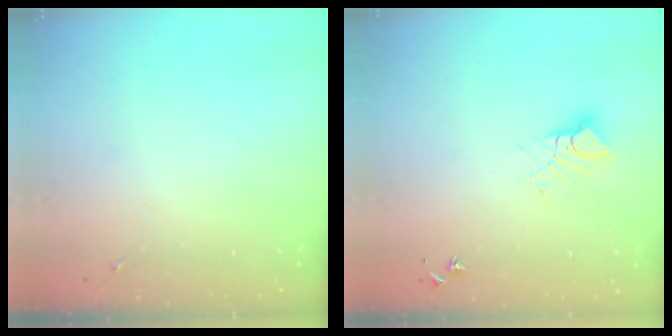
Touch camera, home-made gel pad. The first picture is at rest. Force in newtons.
{"total": 6.6, "press": 6.6, "slide": 0.4}